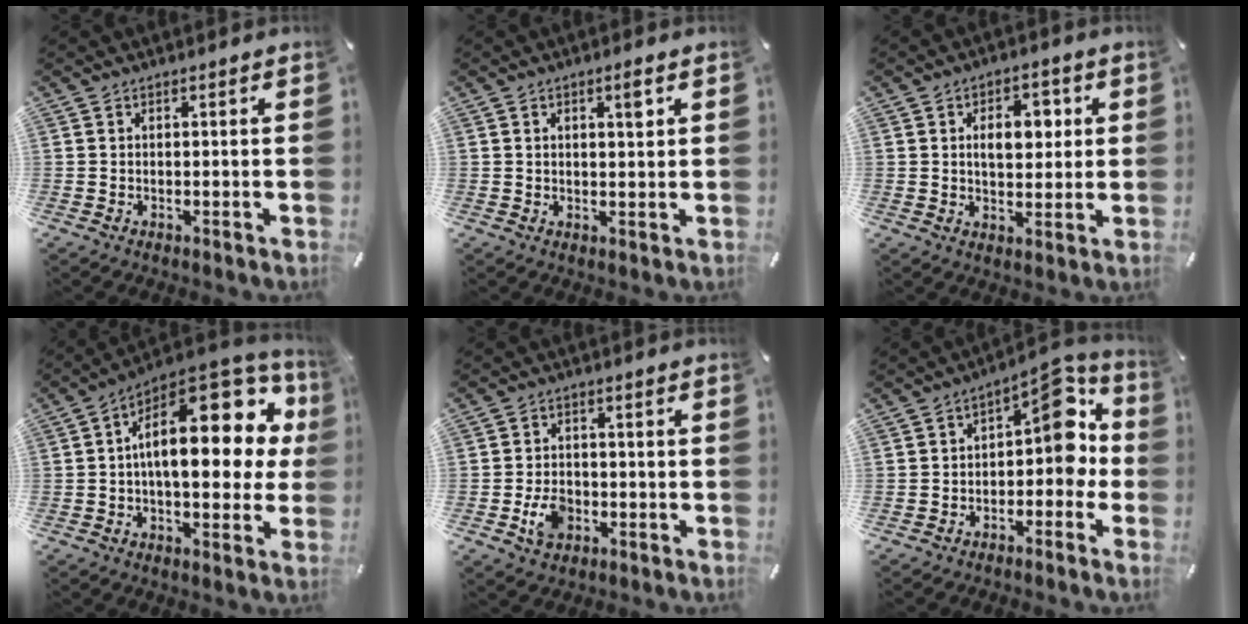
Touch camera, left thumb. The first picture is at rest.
{"total": 3.3, "force": [1.3, 1.2, 2.8], "torque": [-0.042, -0.002, 0.017]}
{"total": 7.9, "force": [1.8, 5.1, 5.7], "torque": [-0.083, 0.000, 0.022]}
{"total": 24.0, "force": [5.1, 12.2, 20.0], "torque": [-0.279, -0.035, 0.090]}
{"total": 6.1, "force": [-2.1, 4.5, 3.5], "torque": [-0.068, 0.003, -0.039]}
{"total": 10.5, "force": [2.8, 5.8, 8.3], "torque": [-0.102, -0.027, 0.045]}